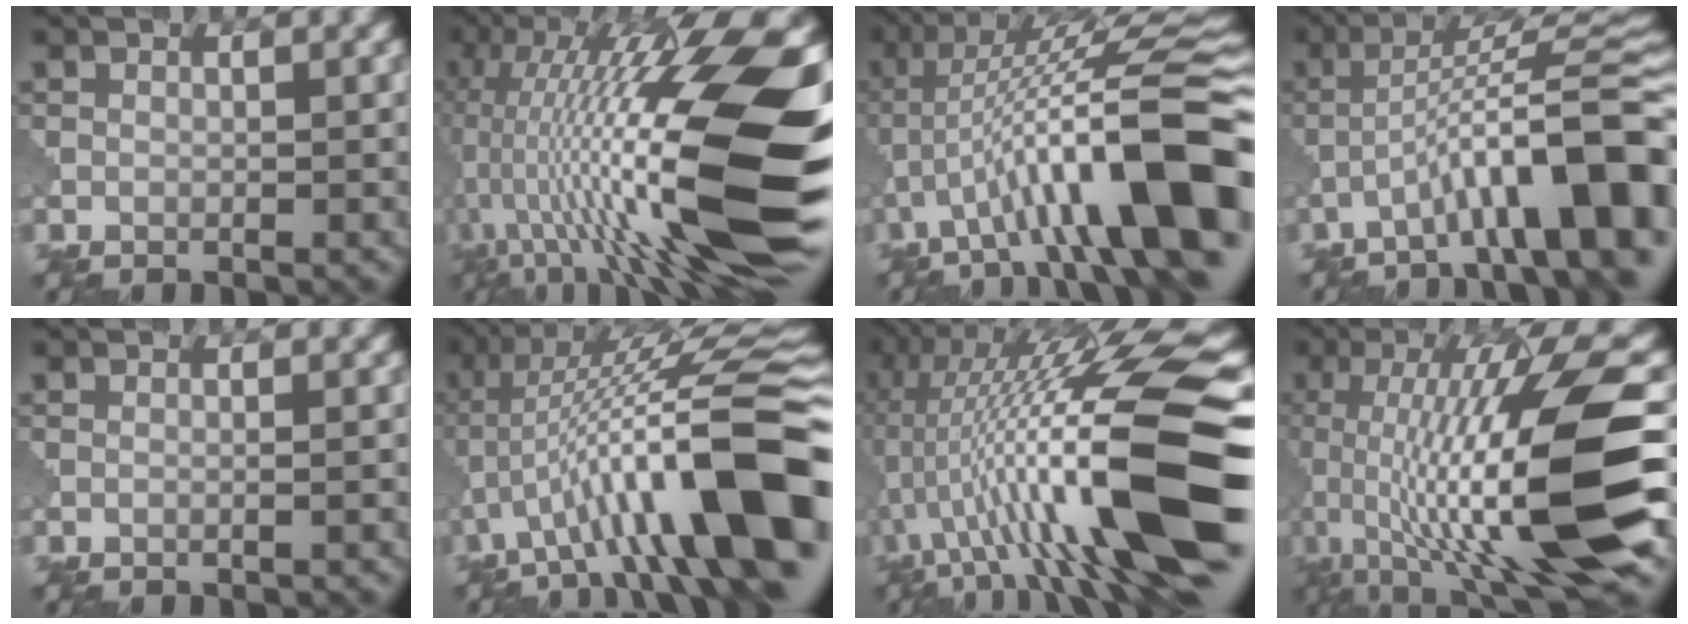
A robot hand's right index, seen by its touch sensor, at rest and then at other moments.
{"total": 18.5, "force": [-0.5, 5.2, 17.7], "torque": [-0.315, 0.033, -0.012]}
{"total": 13.4, "force": [-3.3, 2.8, 12.7], "torque": [-0.196, 0.035, -0.040]}
{"total": 11.7, "force": [-5.1, 2.0, 10.3], "torque": [-0.146, 0.029, -0.068]}
{"total": 0.8, "force": [0.0, 0.5, 0.7], "torque": [0.013, -0.001, -0.013]}
{"total": 14.5, "force": [-2.5, 2.8, 14.0], "torque": [-0.215, 0.041, -0.028]}
{"total": 17.7, "force": [-1.8, 3.3, 17.3], "torque": [-0.300, 0.038, -0.025]}
{"total": 14.5, "force": [-2.4, 3.3, 14.0], "torque": [-0.245, 0.020, -0.026]}